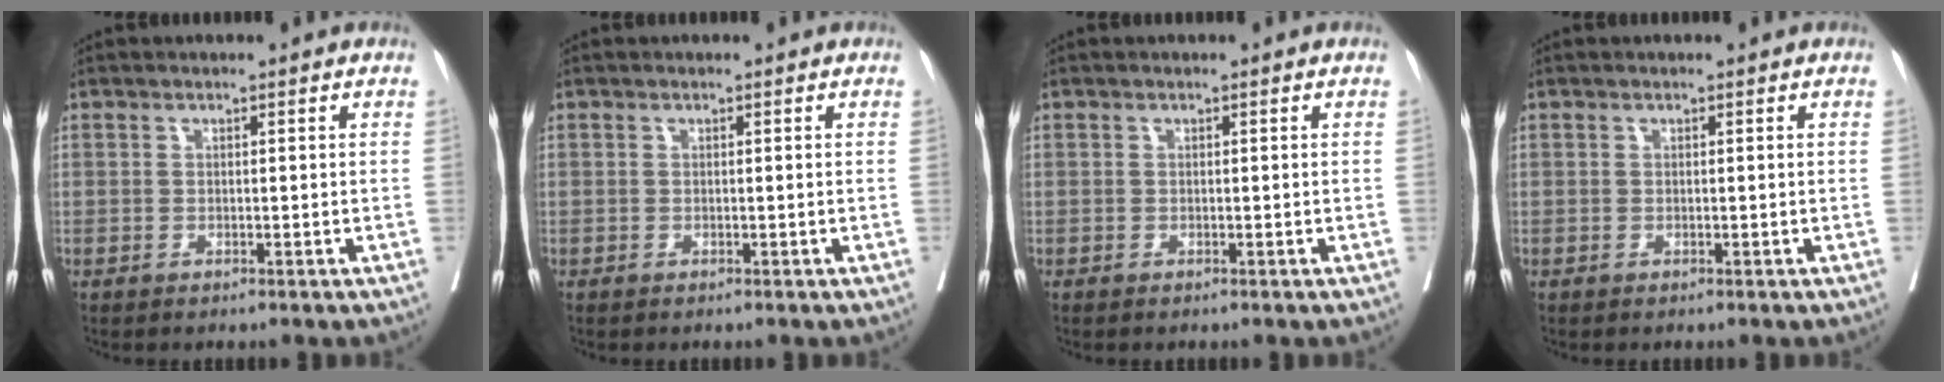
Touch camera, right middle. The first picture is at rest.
{"total": 0.0}
{"total": 0.0}
{"total": 0.0}